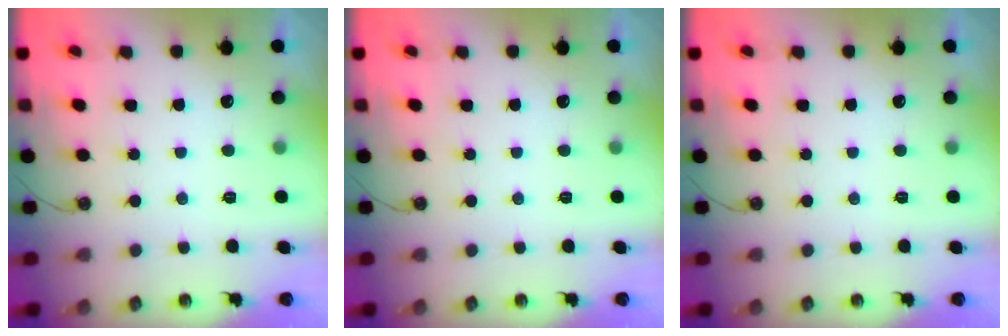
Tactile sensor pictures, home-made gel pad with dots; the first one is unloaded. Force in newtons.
{"total": 0.0}
{"total": 0.0}